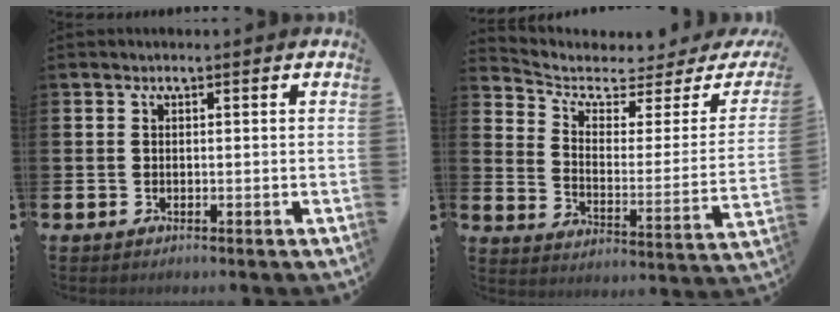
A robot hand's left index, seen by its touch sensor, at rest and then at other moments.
{"total": 4.6, "force": [3.7, 2.0, 2.0], "torque": [-0.065, -0.034, 0.054]}